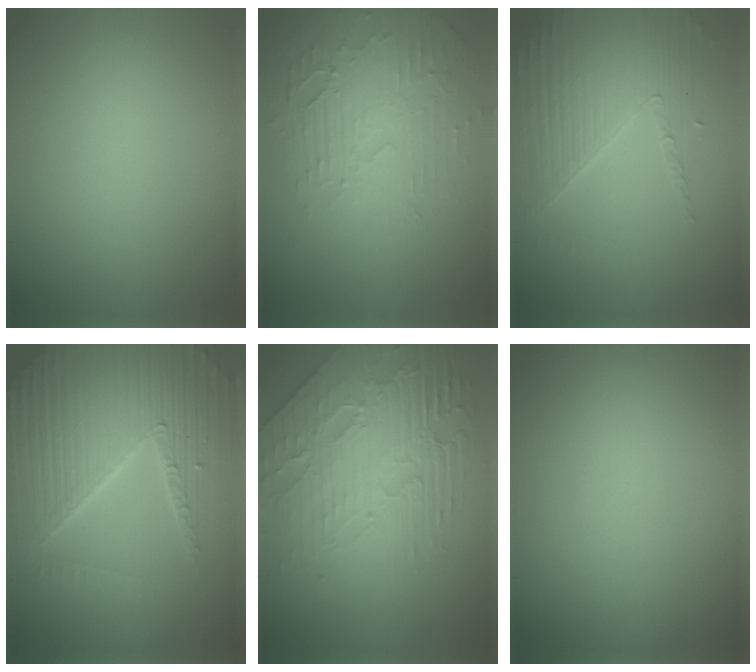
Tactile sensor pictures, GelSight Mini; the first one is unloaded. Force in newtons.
{"total": 4.1, "press": 3.3, "slide": 2.4}
{"total": 3.8, "press": 3.5, "slide": 1.5}
{"total": 7.1, "press": 6.9, "slide": 1.6}
{"total": 7.4, "press": 5.6, "slide": 4.8}
{"total": 0.0}